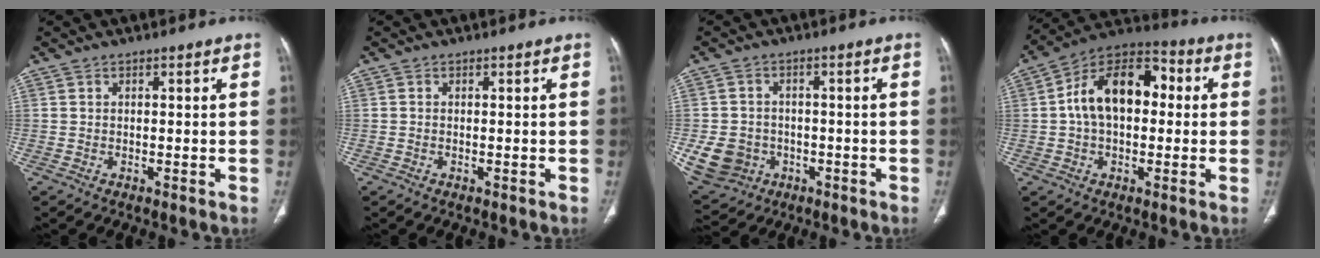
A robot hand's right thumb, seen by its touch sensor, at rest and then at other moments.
{"total": 0.0}
{"total": 9.5, "force": [-2.6, 8.4, 3.7], "torque": [-0.071, 0.015, -0.029]}
{"total": 15.7, "force": [1.5, 9.7, 12.2], "torque": [-0.185, 0.040, 0.014]}